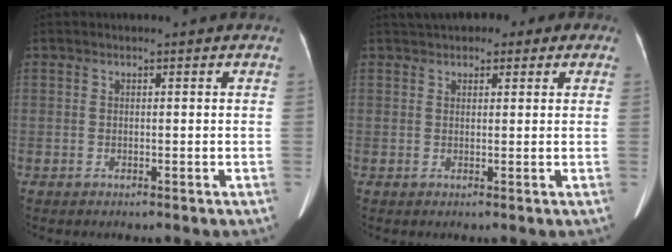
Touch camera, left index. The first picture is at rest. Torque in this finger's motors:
{"motor_torque": [1.02, -1.12, 0.05, -0.07]}